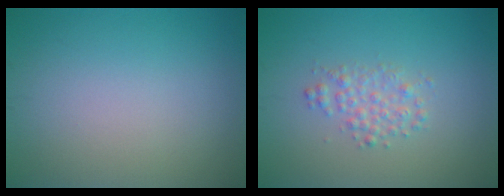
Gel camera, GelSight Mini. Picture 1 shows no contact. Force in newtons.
{"total": 2.0, "press": 2.0, "slide": 0.0}